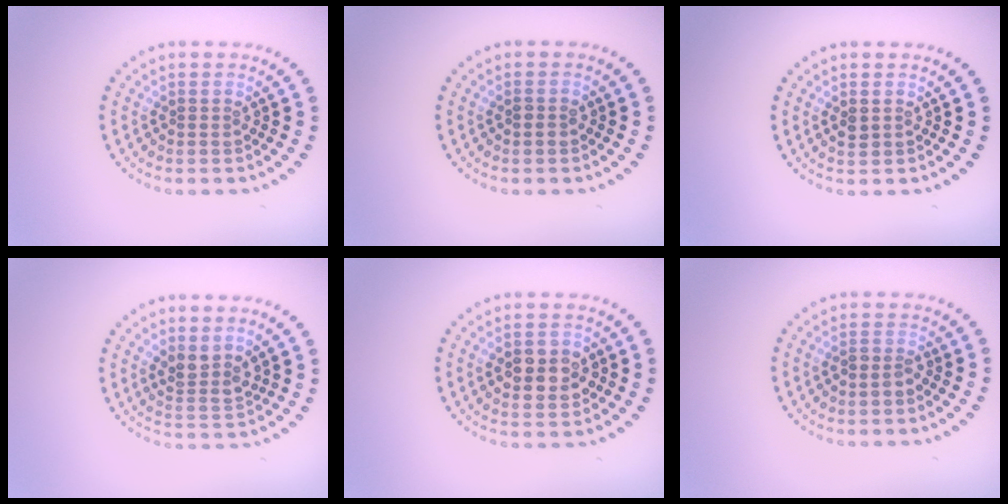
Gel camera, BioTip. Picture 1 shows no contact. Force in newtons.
{"total": 0.9, "press": 0.9, "slide": 0.1}
{"total": 1.2, "press": 1.2, "slide": 0.0}
{"total": 2.2, "press": 1.8, "slide": 1.1}
{"total": 3.9, "press": 3.9, "slide": 0.3}
{"total": 1.5, "press": 1.3, "slide": 0.8}